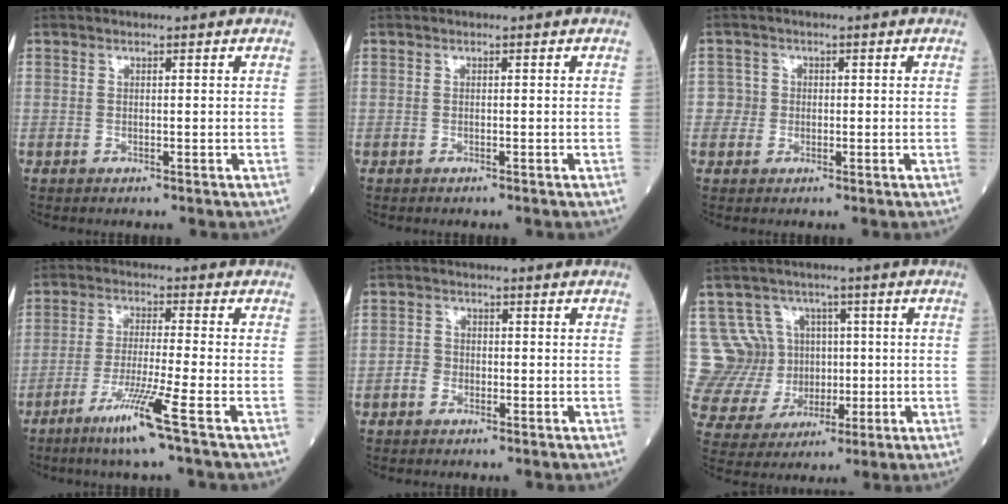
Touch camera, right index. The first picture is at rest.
{"total": 0.0}
{"total": 2.2, "force": [-0.1, 2.2, -0.3], "torque": [0.018, 0.010, -0.005]}
{"total": 8.2, "force": [-4.5, -1.4, 6.7], "torque": [-0.127, -0.023, -0.089]}
{"total": 1.9, "force": [-1.0, 1.5, 0.7], "torque": [-0.008, 0.007, -0.021]}
{"total": 11.8, "force": [2.1, 11.4, 2.4], "torque": [-0.061, 0.055, 0.060]}